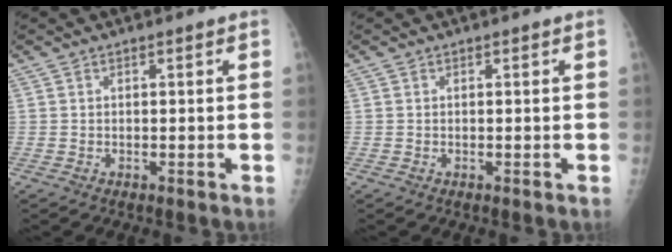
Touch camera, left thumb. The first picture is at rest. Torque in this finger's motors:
{"motor_torque": [0.00, 0.00, 0.02, -0.02, 0.00]}